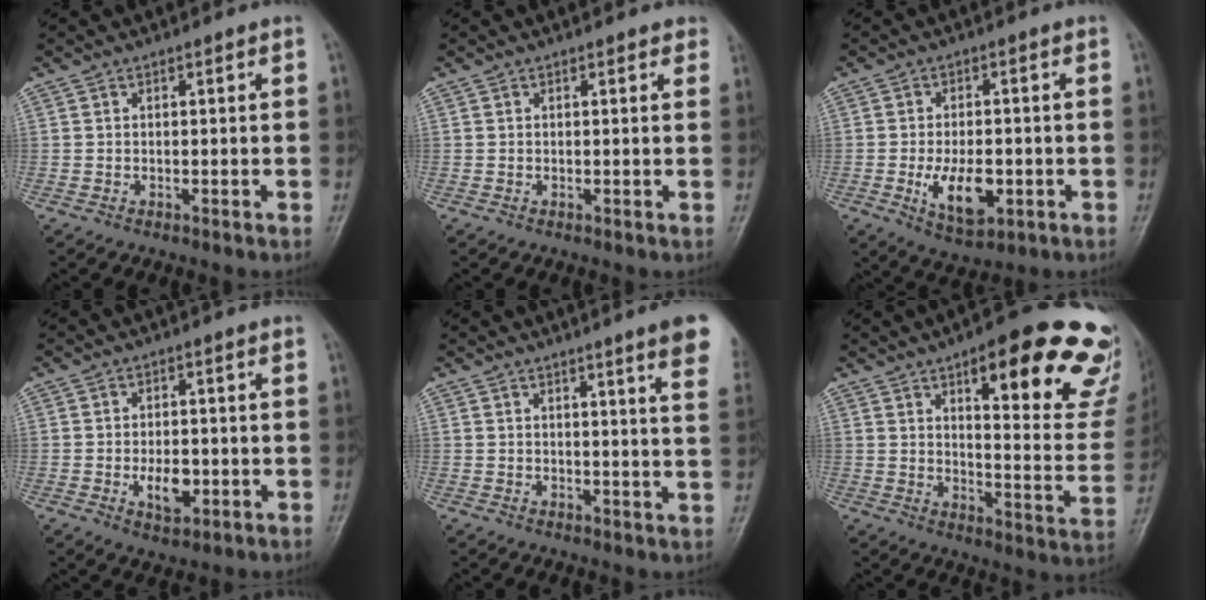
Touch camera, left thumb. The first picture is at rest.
{"total": 1.8, "force": [1.4, 0.7, 0.9], "torque": [0.002, 0.000, 0.007]}
{"total": 8.7, "force": [-2.2, 4.5, 7.0], "torque": [-0.112, -0.002, -0.027]}
{"total": 6.8, "force": [-1.2, 4.2, 5.2], "torque": [-0.065, -0.006, -0.010]}
{"total": 10.1, "force": [6.6, 0.4, 7.6], "torque": [-0.082, -0.023, 0.063]}
{"total": 24.9, "force": [15.0, 7.3, 18.5], "torque": [-0.194, -0.066, 0.193]}